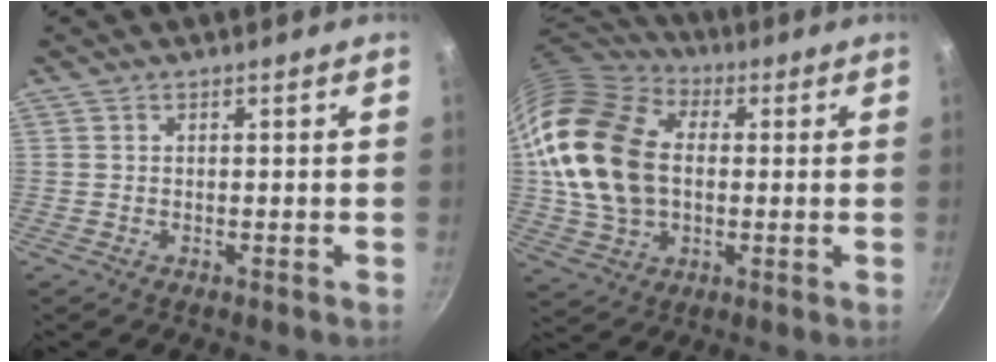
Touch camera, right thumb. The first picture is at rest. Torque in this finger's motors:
{"motor_torque": [-0.74, 2.38, 2.22, -0.32, 0.28]}